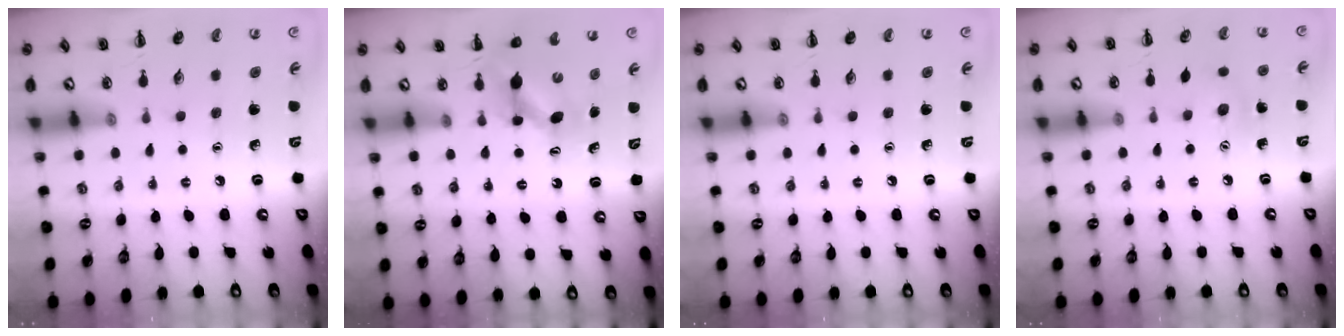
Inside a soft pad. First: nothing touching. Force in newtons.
{"total": 5.2, "press": 5.2, "slide": 0.6}
{"total": 0.0}
{"total": 5.3, "press": 5.1, "slide": 1.2}